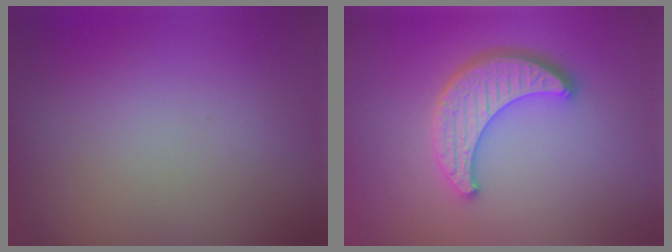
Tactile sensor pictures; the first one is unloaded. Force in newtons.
{"total": 4.6, "press": 3.9, "slide": 2.5}